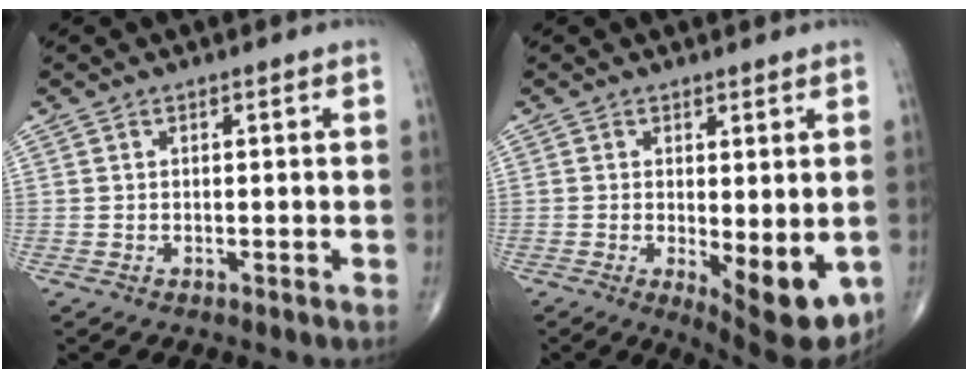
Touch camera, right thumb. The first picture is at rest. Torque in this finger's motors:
{"motor_torque": [-0.24, 0.66, 0.01, -0.24, 0.07]}